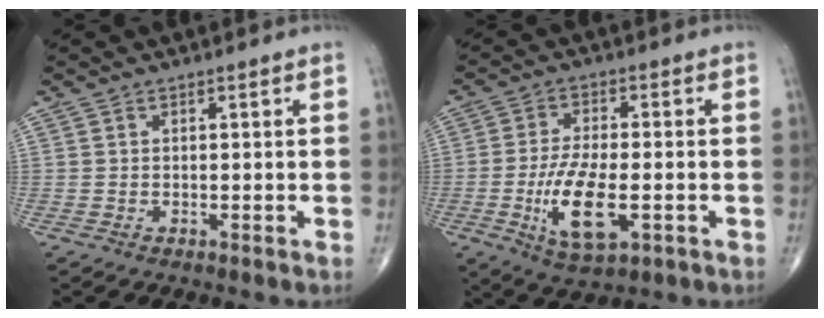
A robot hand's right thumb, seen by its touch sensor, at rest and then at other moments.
{"total": 11.3, "force": [-2.9, 4.4, 10.0], "torque": [-0.189, -0.003, -0.046]}